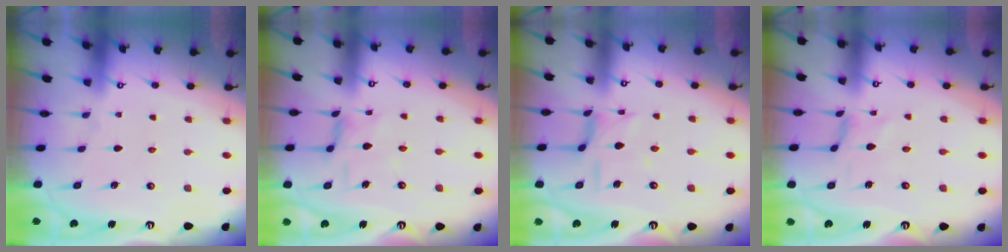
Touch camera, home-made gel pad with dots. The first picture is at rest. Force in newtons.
{"total": 5.1, "press": 5.1, "slide": 0.4}
{"total": 7.7, "press": 7.6, "slide": 0.6}
{"total": 0.0}